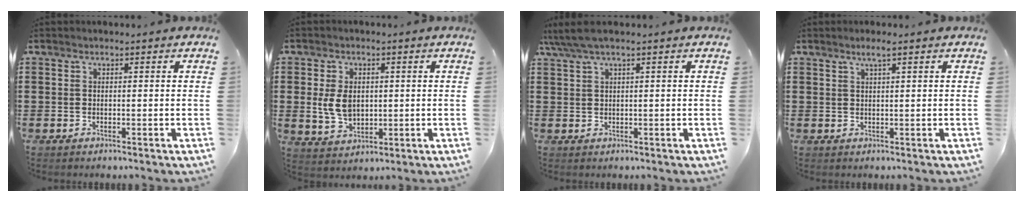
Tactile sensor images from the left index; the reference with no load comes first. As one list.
[{"total": 5.6, "force": [0.4, 3.9, 4.0], "torque": [-0.098, 0.001, 0.000]}, {"total": 2.8, "force": [1.3, 0.2, 2.5], "torque": [-0.057, -0.002, 0.021]}, {"total": 1.6, "force": [1.0, 0.0, 1.3], "torque": [-0.028, 0.001, 0.017]}]